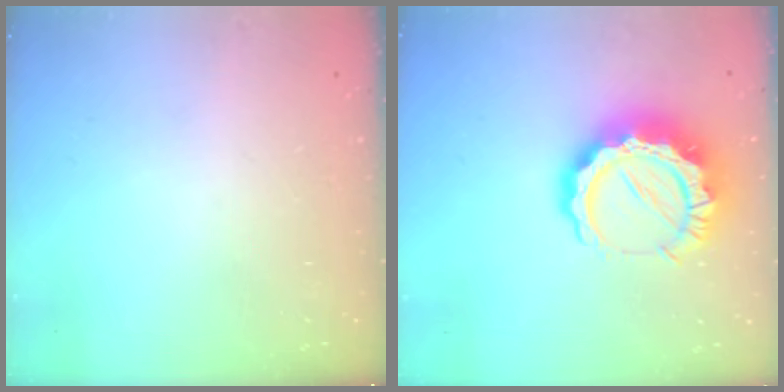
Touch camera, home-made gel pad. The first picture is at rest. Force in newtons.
{"total": 19.3, "press": 19.2, "slide": 1.8}